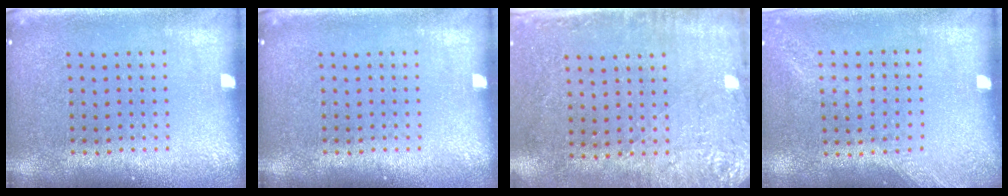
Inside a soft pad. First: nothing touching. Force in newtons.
{"total": 0.0}
{"total": 2.9, "press": 2.3, "slide": 1.7}
{"total": 1.2, "press": 1.2, "slide": 0.4}